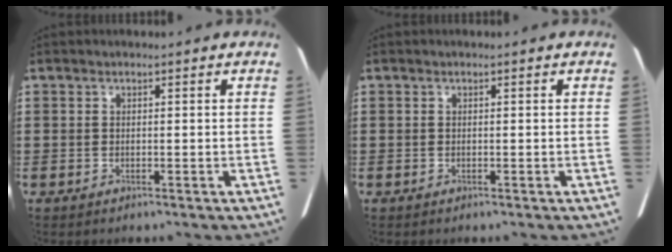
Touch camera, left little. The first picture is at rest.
{"total": 0.0}